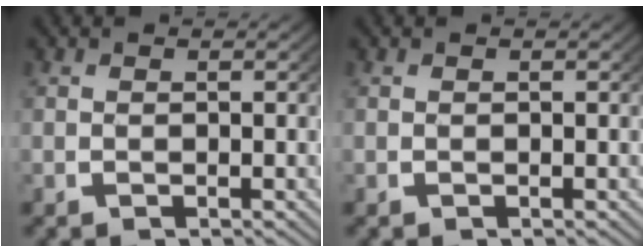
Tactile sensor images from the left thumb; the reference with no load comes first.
{"total": 0.0}